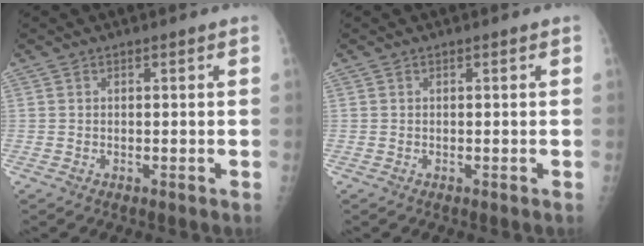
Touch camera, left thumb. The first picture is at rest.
{"total": 0.0}